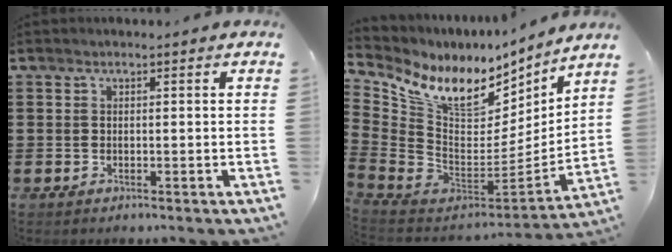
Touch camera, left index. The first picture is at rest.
{"total": 11.5, "force": [7.4, 5.9, 6.5], "torque": [-0.148, -0.059, 0.129]}